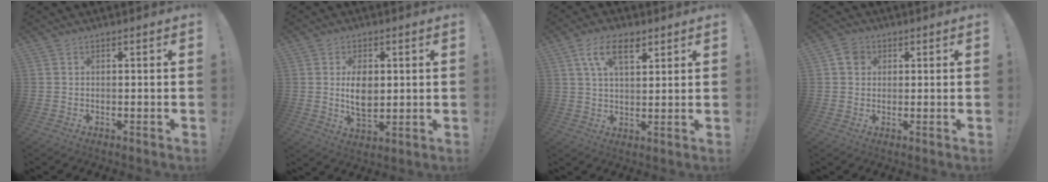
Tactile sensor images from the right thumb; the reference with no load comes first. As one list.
[{"total": 8.1, "force": [0.9, 5.1, 6.3], "torque": [-0.107, -0.006, 0.011]}, {"total": 9.6, "force": [4.8, 4.9, 6.8], "torque": [-0.112, -0.001, 0.086]}, {"total": 4.4, "force": [1.5, 3.7, 1.7], "torque": [-0.018, 0.000, 0.028]}]